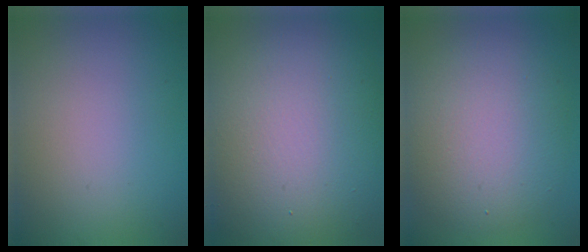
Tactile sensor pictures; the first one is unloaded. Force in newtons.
{"total": 15.0, "press": 15.0, "slide": 0.4}
{"total": 7.5, "press": 7.5, "slide": 0.2}